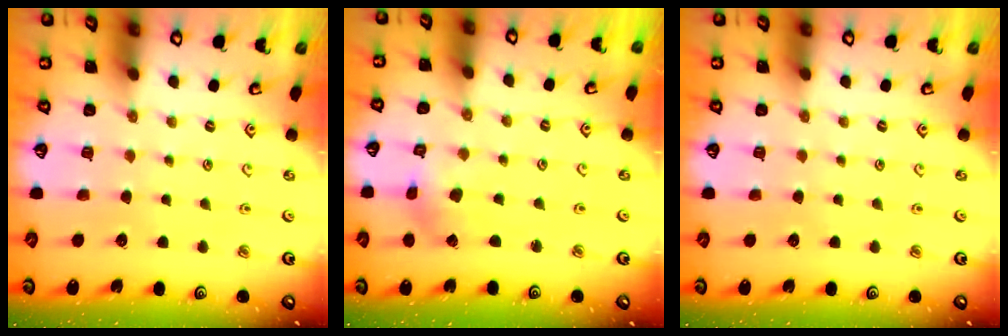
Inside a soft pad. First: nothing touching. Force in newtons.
{"total": 1.4, "press": 1.4, "slide": 0.2}
{"total": 0.0}